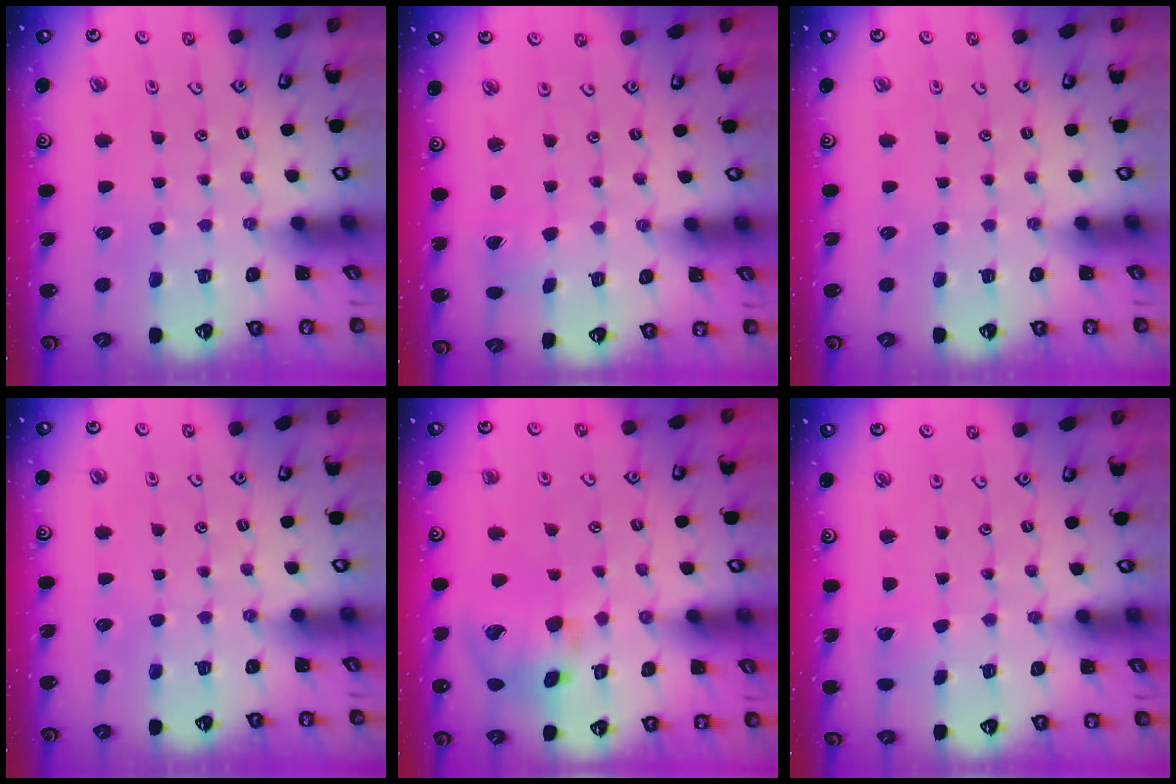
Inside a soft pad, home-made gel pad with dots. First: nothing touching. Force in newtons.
{"total": 2.8, "press": 2.8, "slide": 0.2}
{"total": 0.0}
{"total": 0.0}
{"total": 17.4, "press": 17.2, "slide": 2.6}
{"total": 1.4, "press": 1.4, "slide": 0.0}